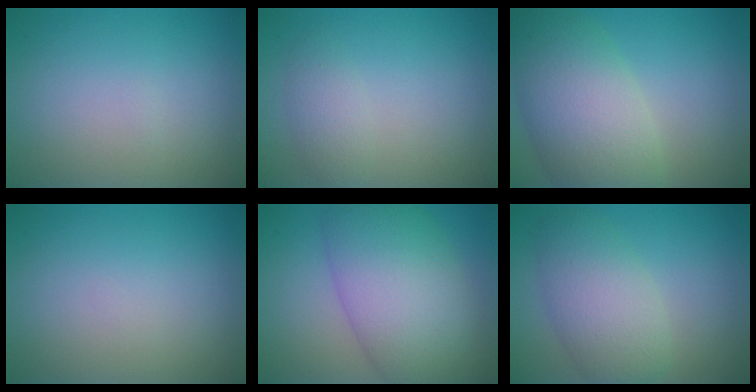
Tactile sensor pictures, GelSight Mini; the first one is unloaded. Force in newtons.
{"total": 1.9, "press": 1.9, "slide": 0.1}
{"total": 8.6, "press": 8.6, "slide": 0.4}
{"total": 0.0}
{"total": 10.4, "press": 10.4, "slide": 0.4}
{"total": 5.3, "press": 5.3, "slide": 0.1}